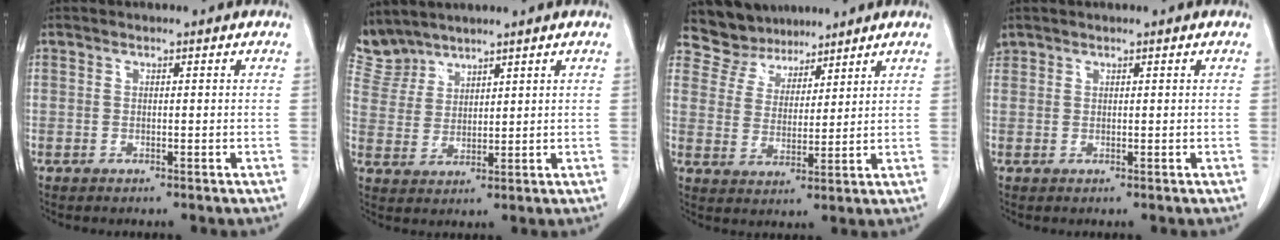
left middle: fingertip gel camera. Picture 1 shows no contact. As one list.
[{"total": 4.9, "force": [4.8, 1.0, -0.5], "torque": [-0.001, 0.007, 0.112]}, {"total": 6.8, "force": [6.3, 2.5, -0.1], "torque": [-0.007, 0.016, 0.125]}, {"total": 1.1, "force": [0.9, 0.6, 0.0], "torque": [-0.004, 0.015, 0.020]}]